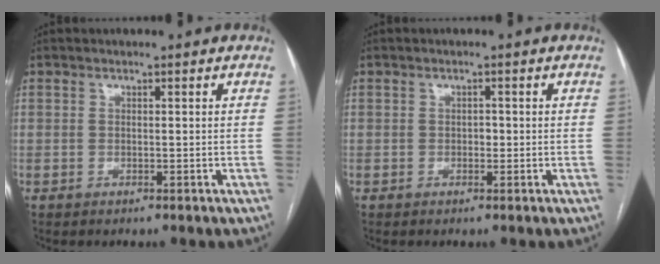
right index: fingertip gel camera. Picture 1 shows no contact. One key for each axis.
{"total": 1.0, "fx": -0.1, "fy": 0.7, "fz": 0.7, "tx": -0.008, "ty": 0.003, "tz": -0.003}